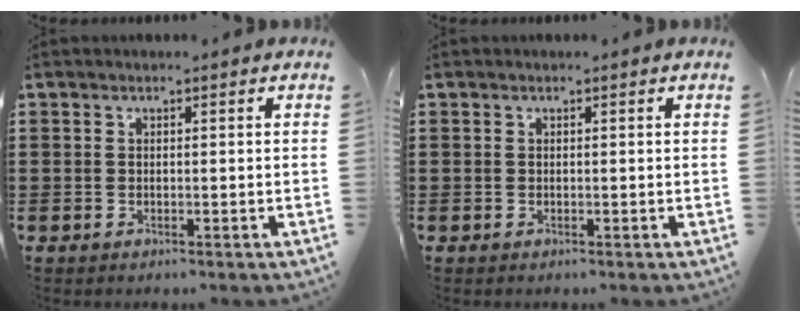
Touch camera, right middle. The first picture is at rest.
{"total": 0.0}